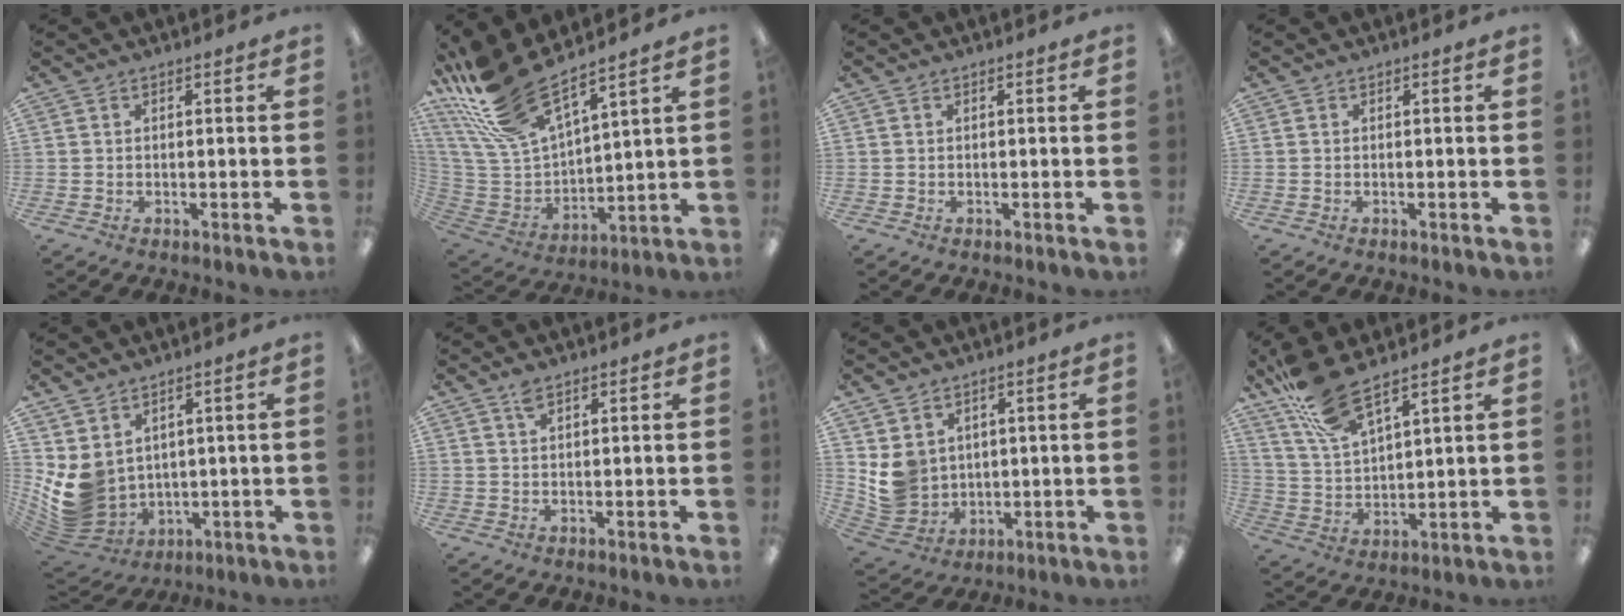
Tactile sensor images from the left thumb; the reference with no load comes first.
{"total": 20.8, "force": [17.0, 6.1, 10.3], "torque": [-0.244, -0.101, 0.305]}
{"total": 0.0}
{"total": 0.0}
{"total": 8.5, "force": [2.3, 7.2, 3.9], "torque": [-0.119, -0.033, 0.051]}
{"total": 2.4, "force": [1.7, 0.9, 1.4], "torque": [-0.032, 0.001, 0.032]}
{"total": 7.7, "force": [2.6, 6.9, 1.9], "torque": [-0.048, -0.009, 0.062]}
{"total": 12.7, "force": [9.9, 3.8, 7.0], "torque": [-0.152, -0.043, 0.184]}